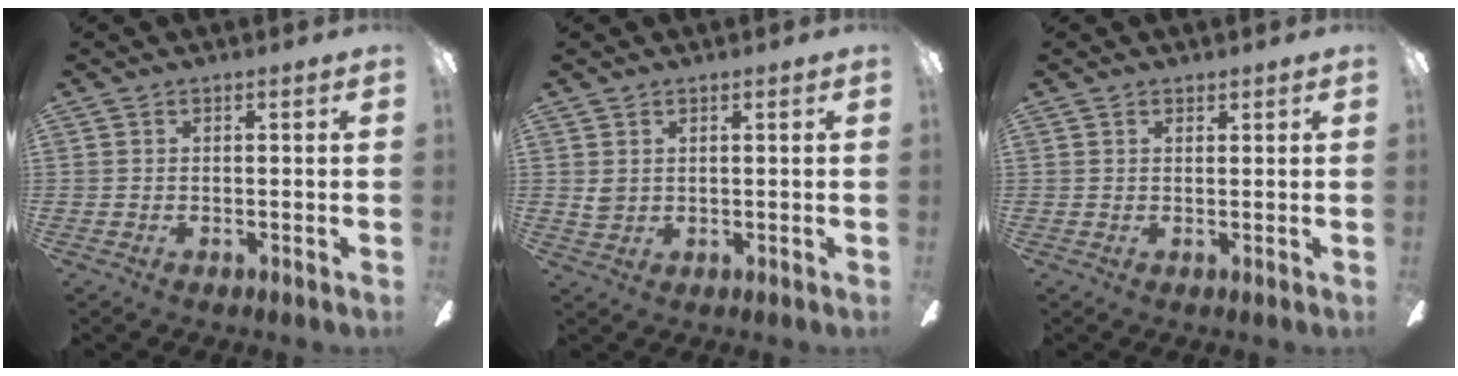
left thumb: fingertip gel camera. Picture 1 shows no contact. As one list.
[{"total": 1.9, "force": [0.1, 1.5, 1.1], "torque": [-0.024, 0.005, 0.001]}, {"total": 1.0, "force": [0.8, 0.5, 0.3], "torque": [0.002, -0.002, 0.013]}]